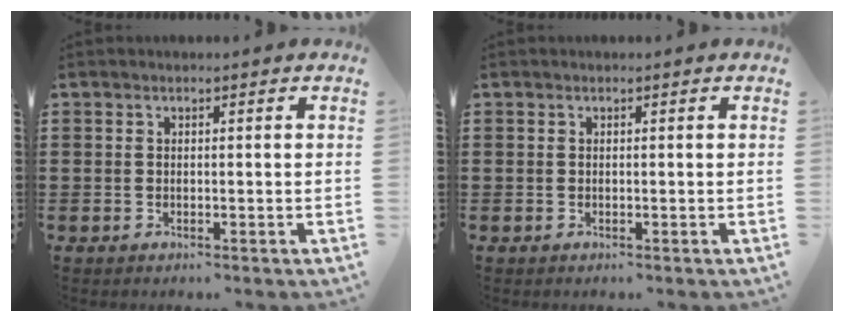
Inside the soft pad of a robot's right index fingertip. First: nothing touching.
{"total": 0.0}